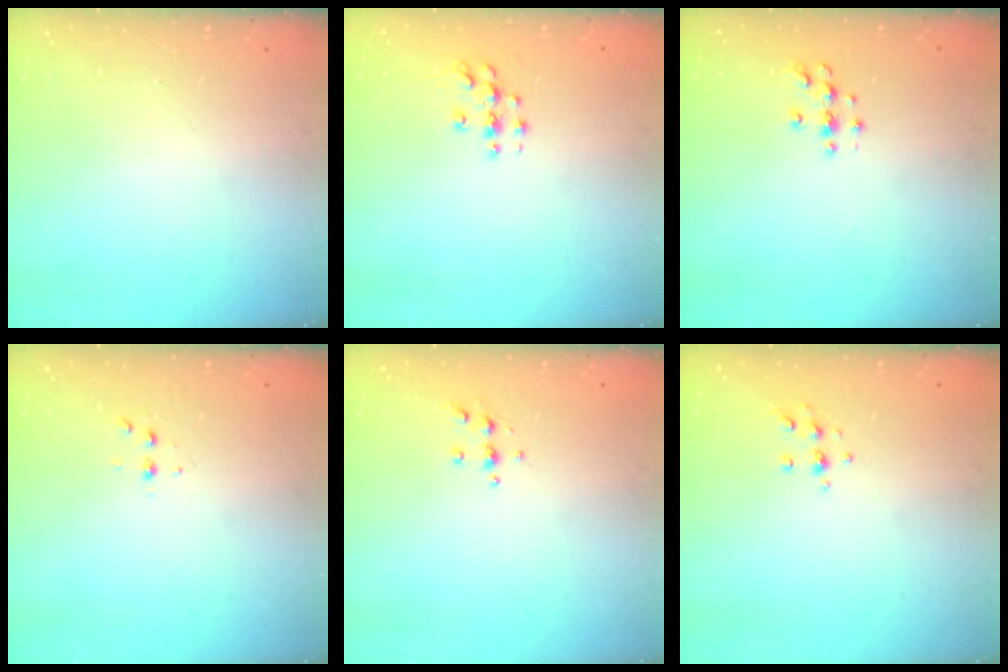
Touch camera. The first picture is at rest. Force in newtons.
{"total": 4.3, "press": 4.3, "slide": 0.6}
{"total": 3.9, "press": 3.8, "slide": 0.4}
{"total": 3.5, "press": 3.5, "slide": 0.5}
{"total": 4.3, "press": 4.3, "slide": 0.5}
{"total": 6.2, "press": 6.2, "slide": 0.8}